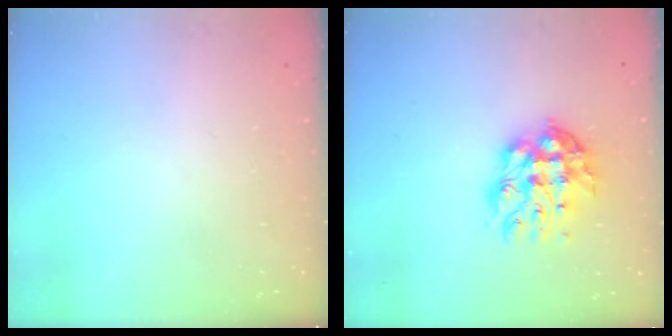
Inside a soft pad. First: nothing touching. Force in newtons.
{"total": 11.8, "press": 11.7, "slide": 1.1}